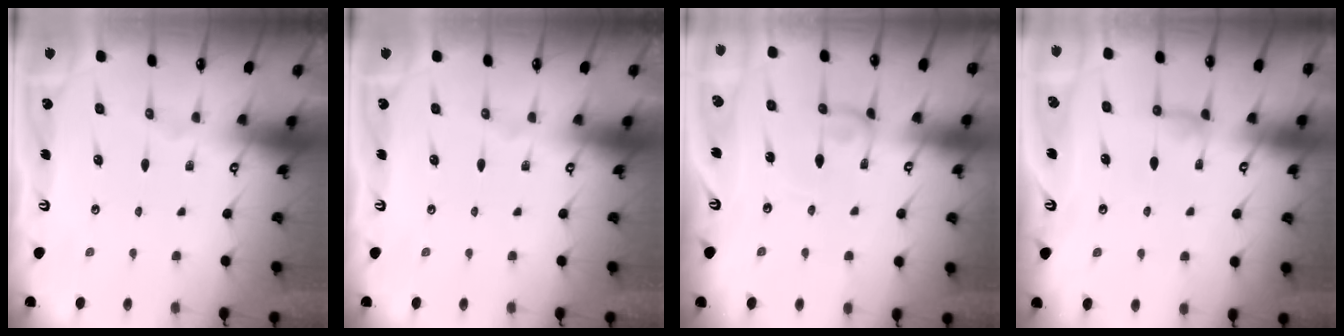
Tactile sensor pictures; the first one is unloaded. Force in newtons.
{"total": 0.0}
{"total": 1.0, "press": 1.0, "slide": 0.3}
{"total": 1.3, "press": 1.2, "slide": 0.4}